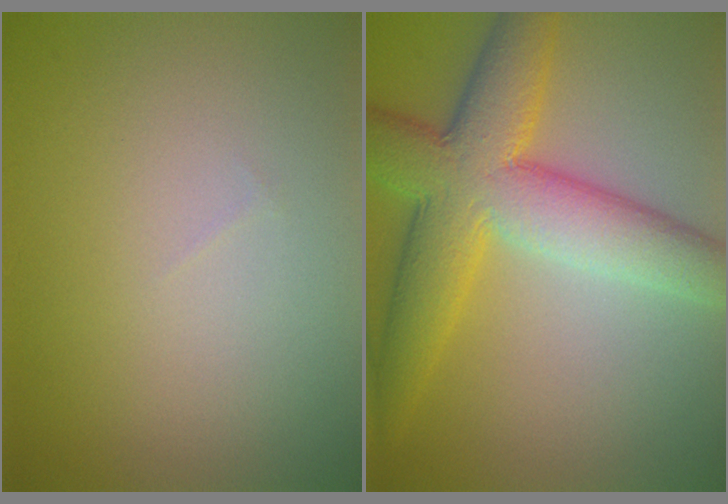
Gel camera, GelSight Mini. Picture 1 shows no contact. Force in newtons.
{"total": 9.5, "press": 9.5, "slide": 0.2}